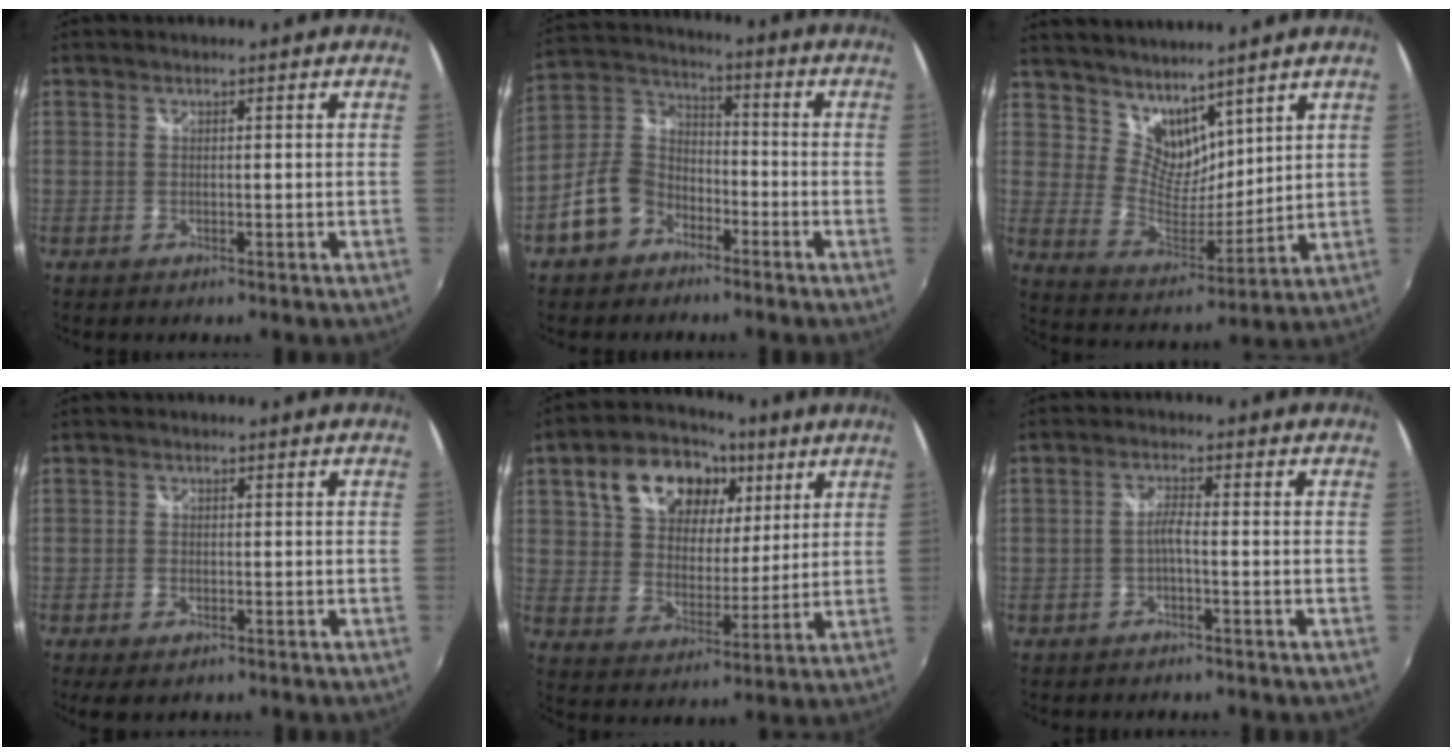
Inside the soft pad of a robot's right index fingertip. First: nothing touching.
{"total": 9.8, "force": [-5.6, 7.0, 4.0], "torque": [-0.099, 0.031, -0.100]}
{"total": 9.8, "force": [7.8, 4.8, 3.4], "torque": [-0.057, -0.004, 0.153]}
{"total": 3.2, "force": [-2.0, 1.5, 1.9], "torque": [-0.043, -0.010, -0.035]}
{"total": 17.9, "force": [8.6, 11.7, 10.5], "torque": [-0.214, 0.053, 0.149]}
{"total": 2.2, "force": [-1.1, 0.1, 1.9], "torque": [-0.040, 0.005, -0.023]}